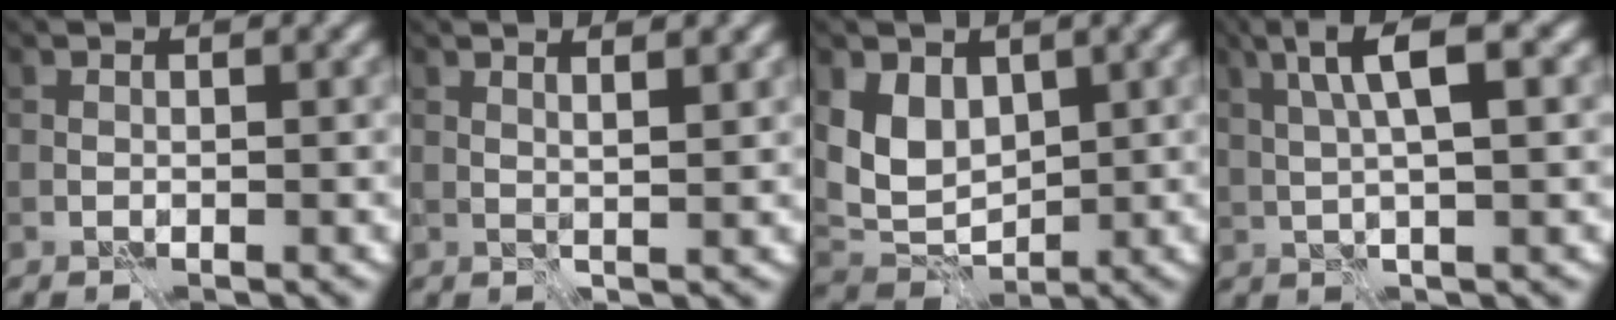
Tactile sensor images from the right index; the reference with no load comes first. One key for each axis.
{"total": 2.3, "fx": 1.5, "fy": 0.6, "fz": 1.6, "tx": -0.015, "ty": 0.003, "tz": 0.010}
{"total": 4.7, "fx": 1.7, "fy": 3.4, "fz": 2.9, "tx": -0.061, "ty": -0.012, "tz": 0.034}
{"total": 5.5, "fx": 1.7, "fy": 0.9, "fz": 5.2, "tx": -0.095, "ty": 0.012, "tz": 0.031}